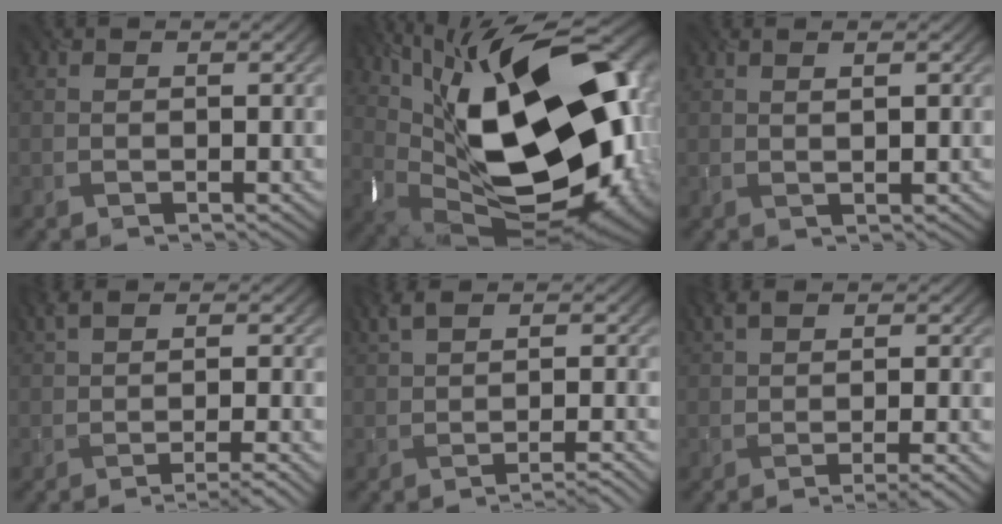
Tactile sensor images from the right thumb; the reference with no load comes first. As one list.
[{"total": 22.2, "force": [4.5, 12.4, 17.9], "torque": [-0.323, 0.005, 0.094]}, {"total": 0.8, "force": [0.6, 0.0, 0.5], "torque": [-0.008, 0.008, 0.012]}, {"total": 3.5, "force": [-0.5, 0.7, 3.4], "torque": [-0.052, 0.007, -0.014]}, {"total": 3.1, "force": [-0.3, 0.6, 3.0], "torque": [-0.045, 0.009, -0.011]}, {"total": 3.9, "force": [-0.1, 0.9, 3.8], "torque": [-0.057, 0.010, -0.006]}]